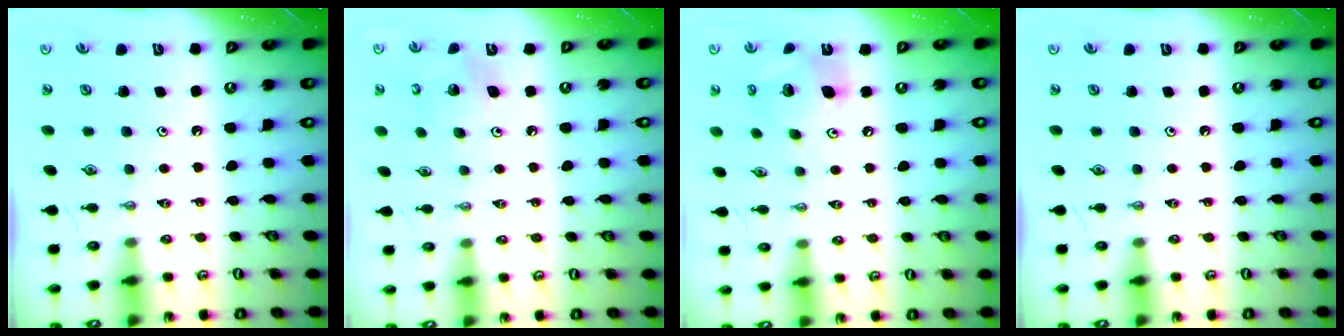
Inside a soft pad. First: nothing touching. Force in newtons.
{"total": 5.5, "press": 5.5, "slide": 0.3}
{"total": 13.4, "press": 13.1, "slide": 2.7}
{"total": 0.0}